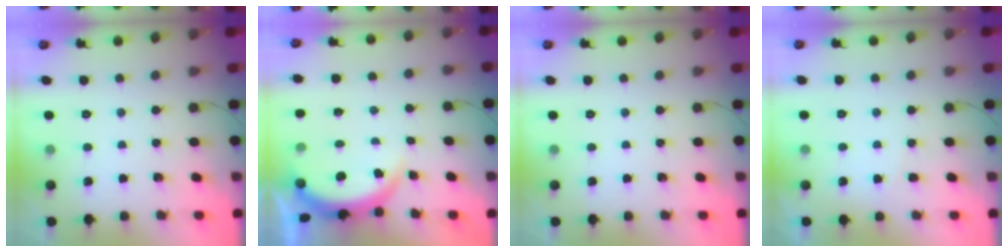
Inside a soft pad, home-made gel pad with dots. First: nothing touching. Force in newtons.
{"total": 3.7, "press": 3.6, "slide": 0.6}
{"total": 0.0}
{"total": 4.2, "press": 4.2, "slide": 0.3}